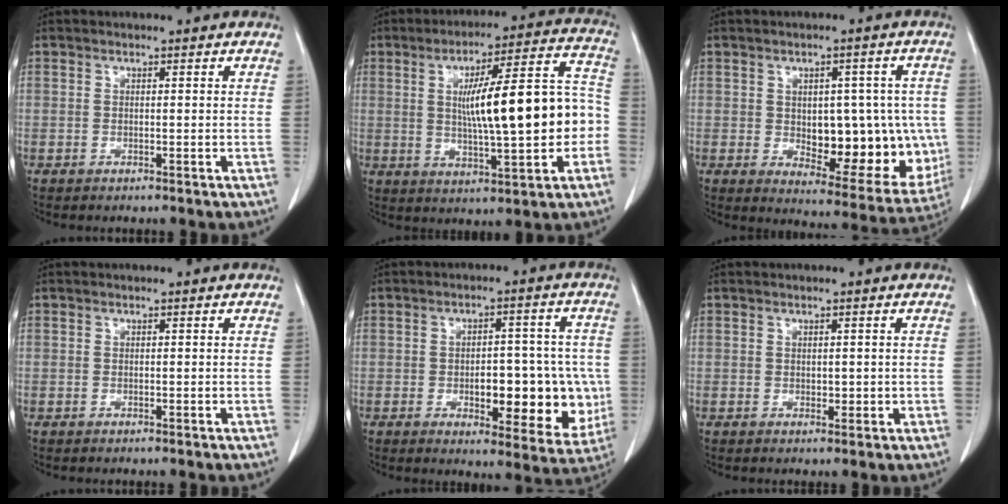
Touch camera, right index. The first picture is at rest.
{"total": 17.0, "force": [-0.7, 3.1, 16.7], "torque": [-0.247, 0.032, -0.006]}
{"total": 16.1, "force": [-1.4, 8.0, 13.9], "torque": [-0.176, 0.006, 0.007]}
{"total": 0.0}
{"total": 13.5, "force": [-2.5, 5.8, 12.0], "torque": [-0.139, 0.016, -0.019]}
{"total": 1.8, "force": [-0.1, 1.1, 1.4], "torque": [-0.016, -0.001, -0.001]}